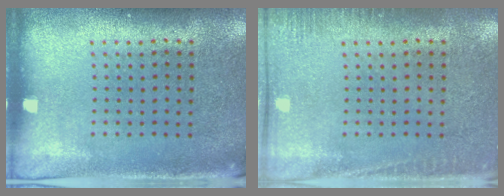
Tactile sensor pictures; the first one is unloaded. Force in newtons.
{"total": 1.9, "press": 1.9, "slide": 0.4}